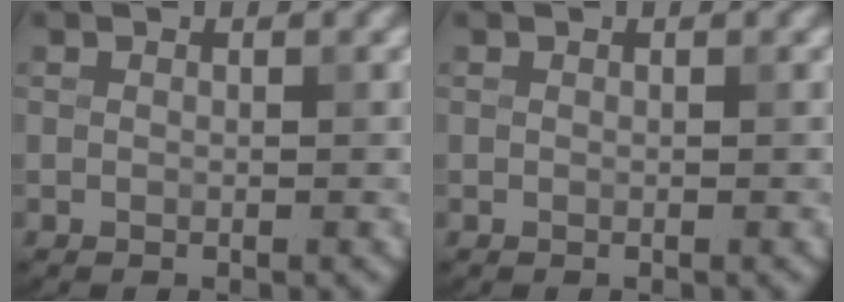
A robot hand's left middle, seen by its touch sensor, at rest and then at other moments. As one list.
[{"total": 0.0}]